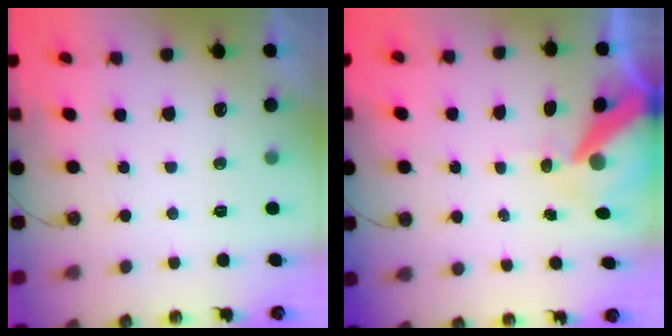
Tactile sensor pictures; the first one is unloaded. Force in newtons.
{"total": 11.9, "press": 11.8, "slide": 1.4}